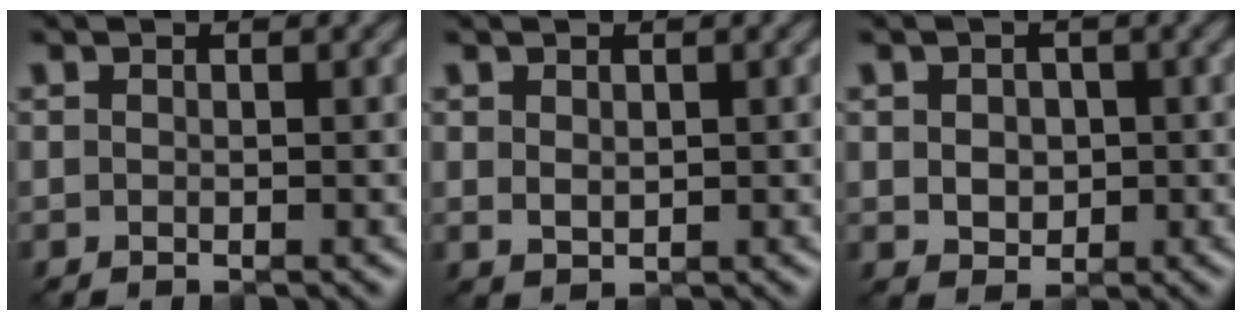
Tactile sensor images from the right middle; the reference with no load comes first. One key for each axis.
{"total": 1.2, "fx": 0.4, "fy": 0.9, "fz": 0.8, "tx": -0.015, "ty": -0.002, "tz": 0.012}
{"total": 2.8, "fx": 0.2, "fy": 2.3, "fz": 1.6, "tx": -0.024, "ty": -0.001, "tz": 0.001}